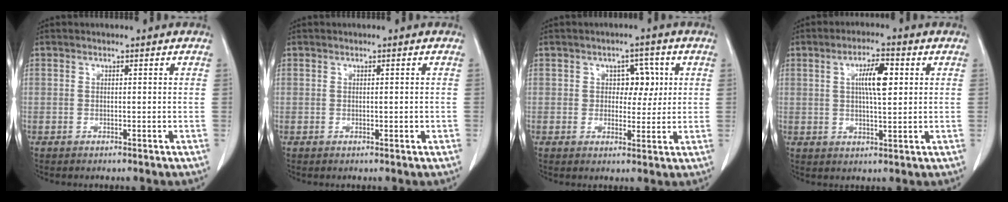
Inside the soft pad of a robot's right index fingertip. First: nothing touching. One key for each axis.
{"total": 0.7, "fx": -0.1, "fy": 0.3, "fz": 0.7, "tx": -0.013, "ty": -0.001, "tz": 0.002}
{"total": 4.6, "fx": 1.1, "fy": 3.1, "fz": 3.2, "tx": -0.035, "ty": 0.011, "tz": 0.017}
{"total": 6.3, "fx": 1.6, "fy": 1.4, "fz": 5.9, "tx": -0.106, "ty": 0.006, "tz": 0.028}